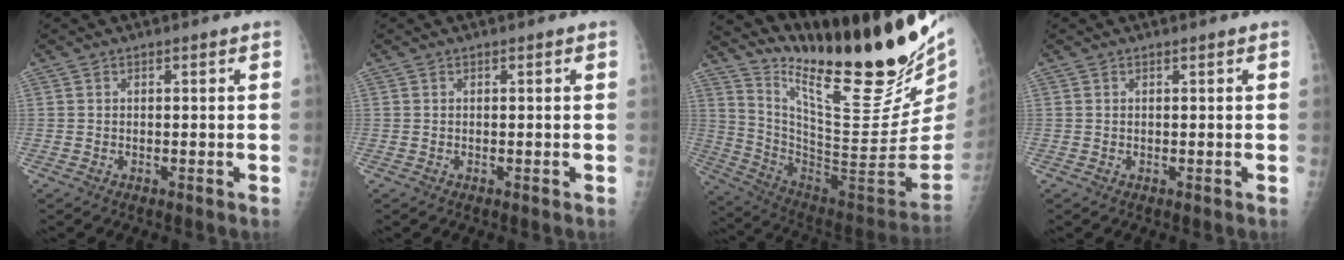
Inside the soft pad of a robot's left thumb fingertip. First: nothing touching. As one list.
[{"total": 0.0}, {"total": 32.4, "force": [22.5, 7.6, 22.0], "torque": [-0.315, -0.134, 0.353]}, {"total": 0.0}]